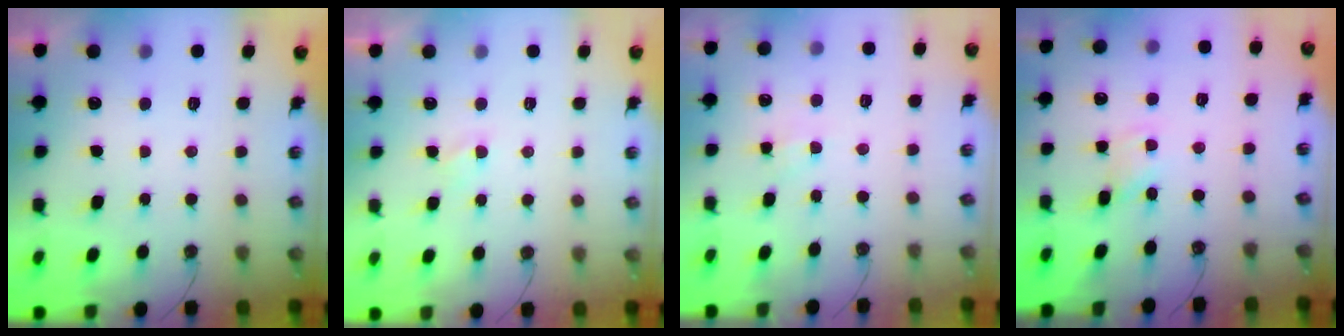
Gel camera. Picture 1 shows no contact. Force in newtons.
{"total": 1.4, "press": 1.4, "slide": 0.3}
{"total": 4.2, "press": 4.1, "slide": 0.6}
{"total": 1.5, "press": 1.4, "slide": 0.2}